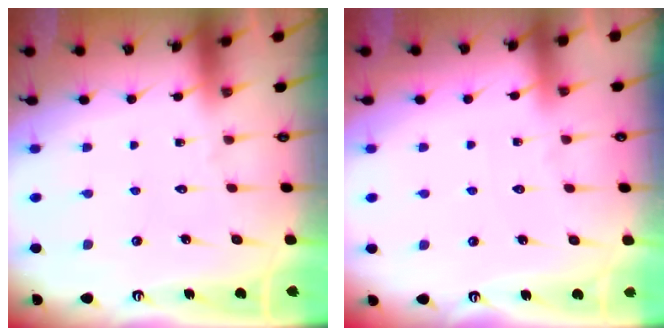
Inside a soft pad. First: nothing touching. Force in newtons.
{"total": 1.8, "press": 1.8, "slide": 0.3}